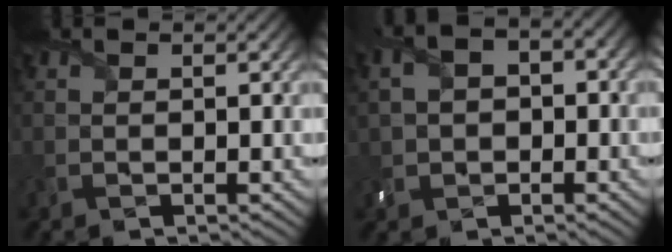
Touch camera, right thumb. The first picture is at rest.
{"total": 5.0, "force": [-0.1, 3.8, 3.3], "torque": [-0.075, 0.005, -0.004]}